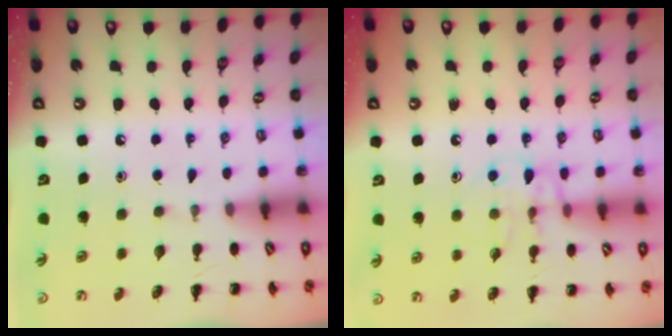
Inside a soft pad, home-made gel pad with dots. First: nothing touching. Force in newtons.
{"total": 9.6, "press": 9.6, "slide": 0.7}